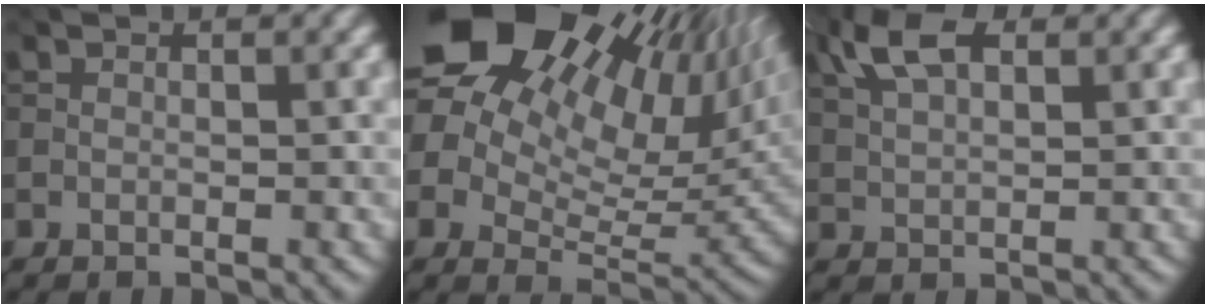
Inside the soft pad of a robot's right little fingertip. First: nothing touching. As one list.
[{"total": 20.4, "force": [10.5, 11.1, 13.5], "torque": [-0.230, 0.051, 0.161]}, {"total": 4.8, "force": [2.2, 2.4, 3.6], "torque": [-0.082, 0.012, 0.041]}]